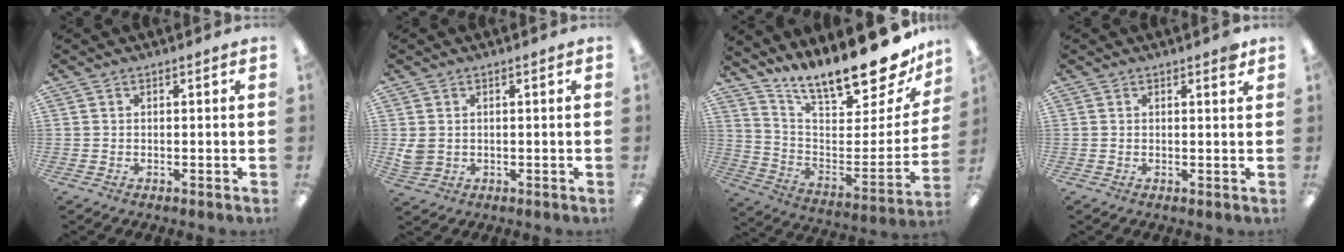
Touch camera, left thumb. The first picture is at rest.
{"total": 2.9, "force": [0.8, 2.4, 1.4], "torque": [-0.020, 0.000, 0.015]}
{"total": 17.7, "force": [15.0, 4.0, 8.6], "torque": [-0.116, -0.127, 0.247]}
{"total": 1.9, "force": [1.4, 0.4, 1.2], "torque": [-0.010, -0.005, 0.020]}